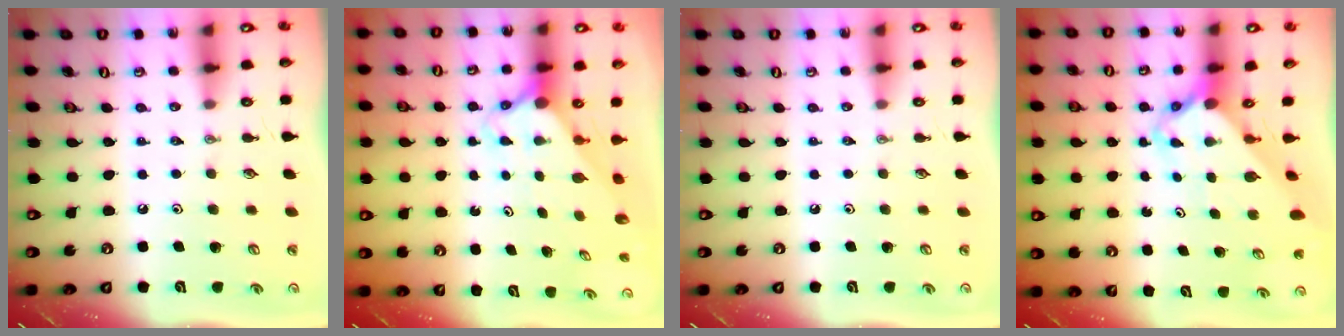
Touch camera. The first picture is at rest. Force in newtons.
{"total": 2.6, "press": 2.6, "slide": 0.2}
{"total": 0.0}
{"total": 2.9, "press": 2.9, "slide": 0.3}